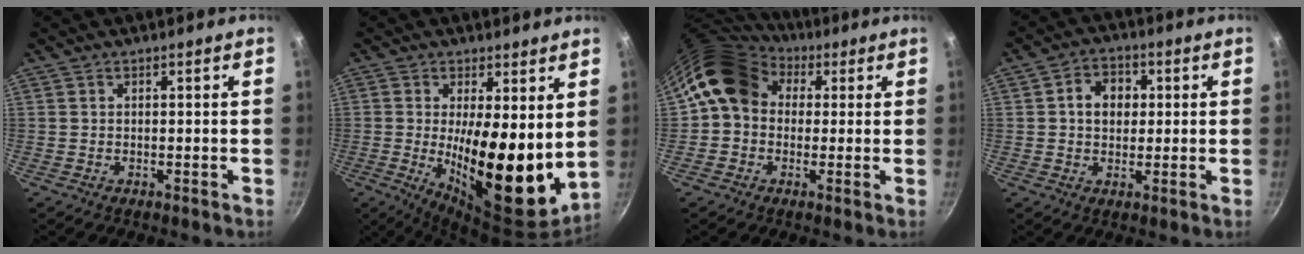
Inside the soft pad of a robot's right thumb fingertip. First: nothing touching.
{"total": 17.9, "force": [1.0, 6.3, 16.7], "torque": [-0.230, -0.042, 0.020]}
{"total": 12.0, "force": [2.9, 9.8, 6.2], "torque": [-0.084, 0.015, 0.030]}
{"total": 6.9, "force": [1.1, 5.4, 4.1], "torque": [-0.040, 0.008, 0.008]}